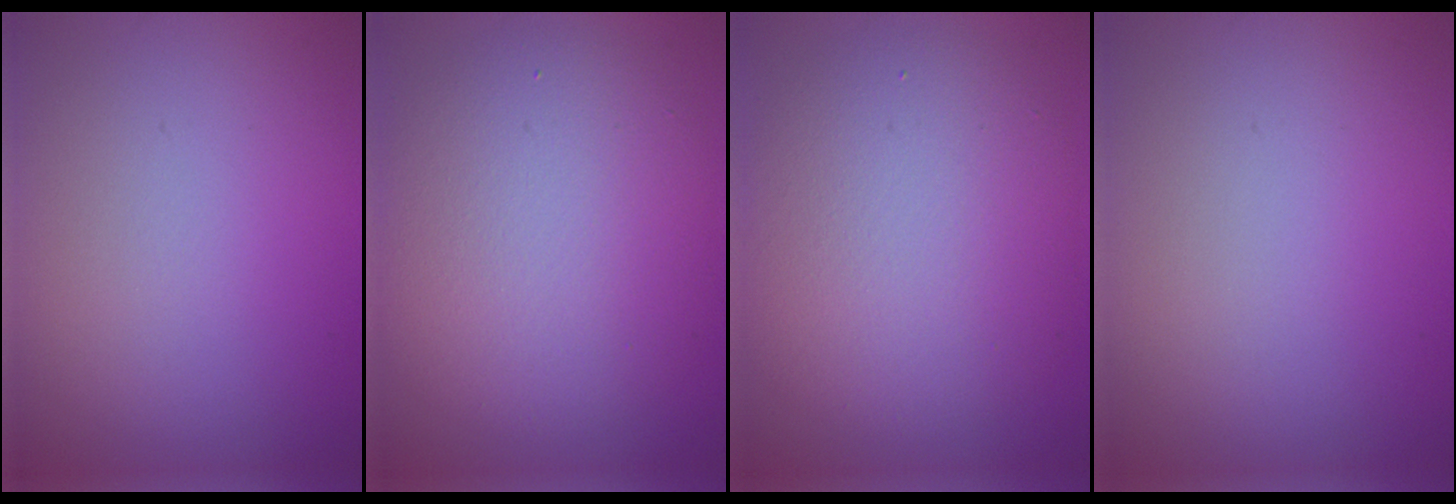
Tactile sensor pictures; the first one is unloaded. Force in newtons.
{"total": 8.1, "press": 8.1, "slide": 0.5}
{"total": 8.1, "press": 8.0, "slide": 1.0}
{"total": 0.0}